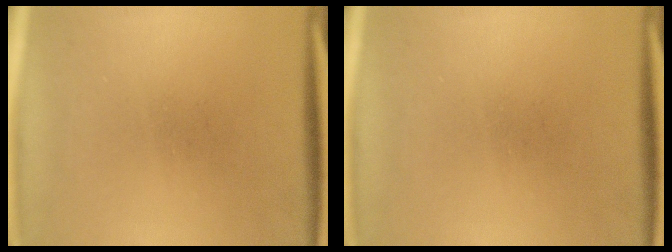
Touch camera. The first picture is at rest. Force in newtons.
{"total": 0.0}